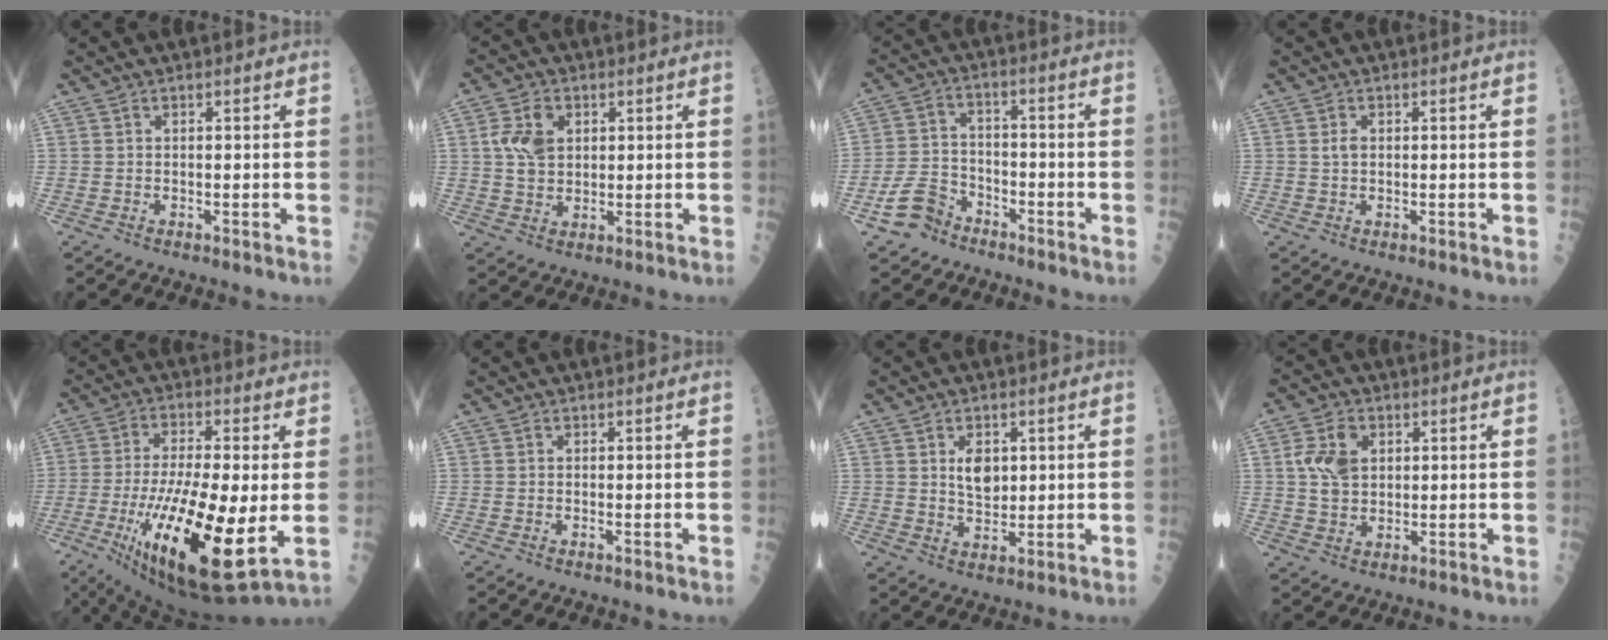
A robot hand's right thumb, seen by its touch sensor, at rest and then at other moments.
{"total": 6.7, "force": [1.7, 4.7, 4.4], "torque": [-0.072, -0.003, 0.034]}
{"total": 7.1, "force": [-4.7, 4.7, 2.5], "torque": [-0.035, 0.034, -0.091]}
{"total": 1.5, "force": [0.3, 1.0, 1.1], "torque": [-0.019, -0.001, 0.007]}
{"total": 23.0, "force": [-4.7, 6.0, 21.7], "torque": [-0.432, -0.035, -0.066]}
{"total": 0.0}
{"total": 5.2, "force": [1.4, 3.3, 3.7], "torque": [-0.042, -0.011, 0.027]}
{"total": 7.3, "force": [1.8, 5.1, 4.9], "torque": [-0.081, -0.001, 0.036]}